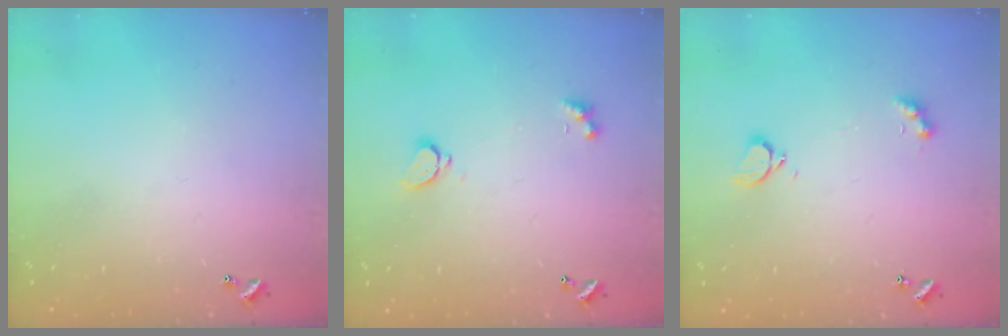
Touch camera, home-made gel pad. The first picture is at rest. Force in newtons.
{"total": 1.7, "press": 1.7, "slide": 0.3}
{"total": 2.9, "press": 2.9, "slide": 0.6}